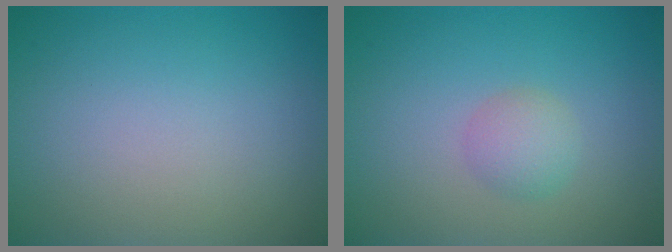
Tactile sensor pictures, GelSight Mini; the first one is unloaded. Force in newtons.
{"total": 1.7, "press": 1.7, "slide": 0.1}